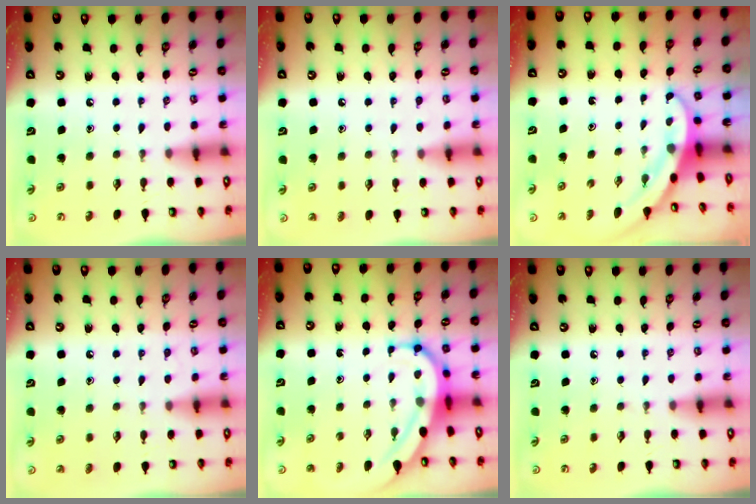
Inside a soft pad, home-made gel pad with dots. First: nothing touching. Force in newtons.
{"total": 2.9, "press": 2.9, "slide": 0.4}
{"total": 3.6, "press": 3.6, "slide": 0.1}
{"total": 5.2, "press": 5.2, "slide": 0.6}
{"total": 8.1, "press": 8.1, "slide": 0.8}
{"total": 0.0}